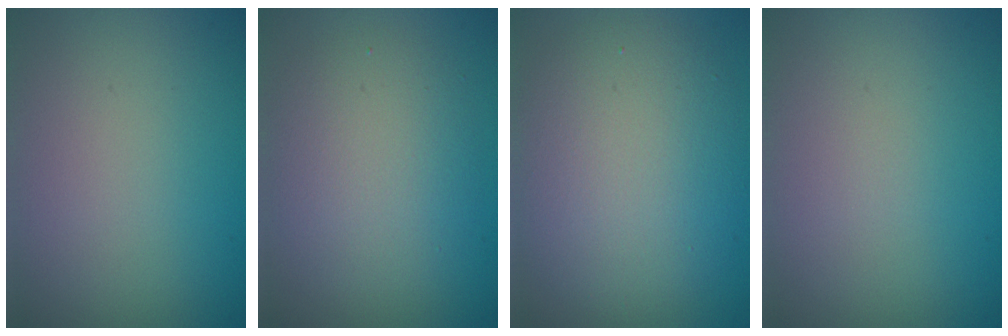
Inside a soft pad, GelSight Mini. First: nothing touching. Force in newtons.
{"total": 4.3, "press": 4.3, "slide": 0.4}
{"total": 7.4, "press": 7.4, "slide": 0.4}
{"total": 0.0}